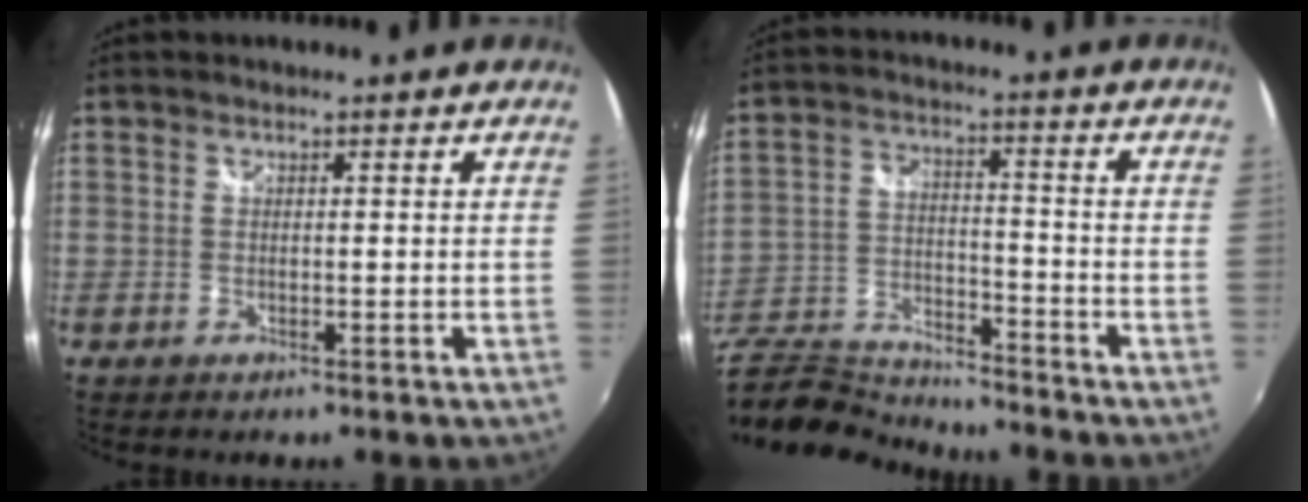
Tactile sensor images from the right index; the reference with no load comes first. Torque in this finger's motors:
{"motor_torque": [-2.14, 0.00, -1.05, -0.21]}